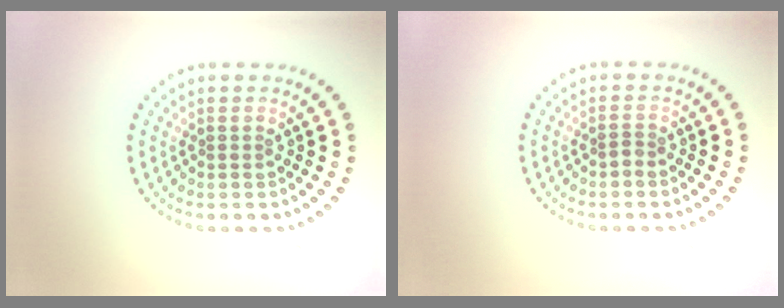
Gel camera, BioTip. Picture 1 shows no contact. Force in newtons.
{"total": 0.6, "press": 0.3, "slide": 0.5}